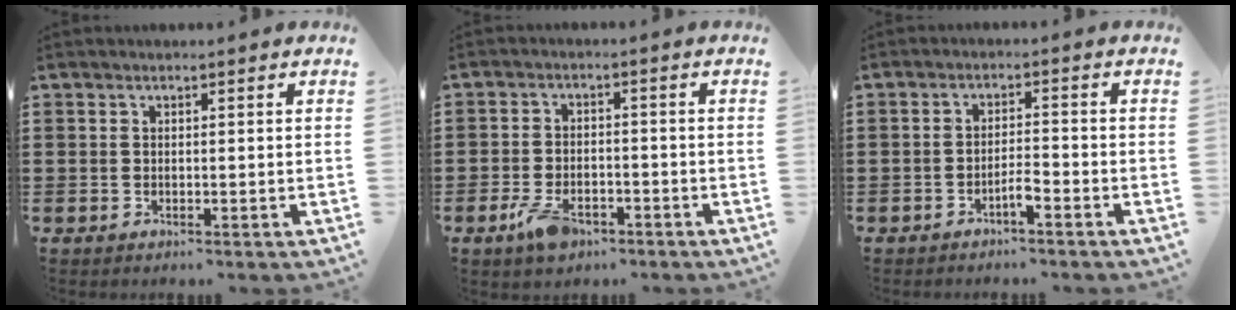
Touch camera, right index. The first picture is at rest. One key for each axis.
{"total": 4.4, "fx": -2.7, "fy": 2.3, "fz": 2.6, "tx": -0.062, "ty": 0.002, "tz": -0.054}
{"total": 2.7, "fx": -2.0, "fy": 0.3, "fz": 1.9, "tx": -0.034, "ty": 0.003, "tz": -0.037}